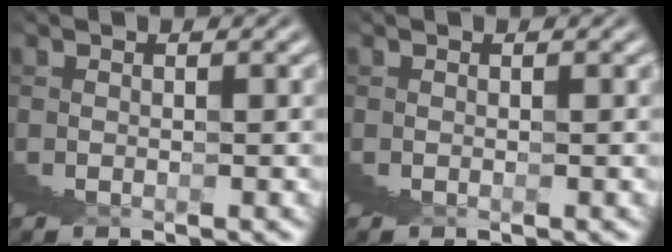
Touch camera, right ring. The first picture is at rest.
{"total": 0.0}